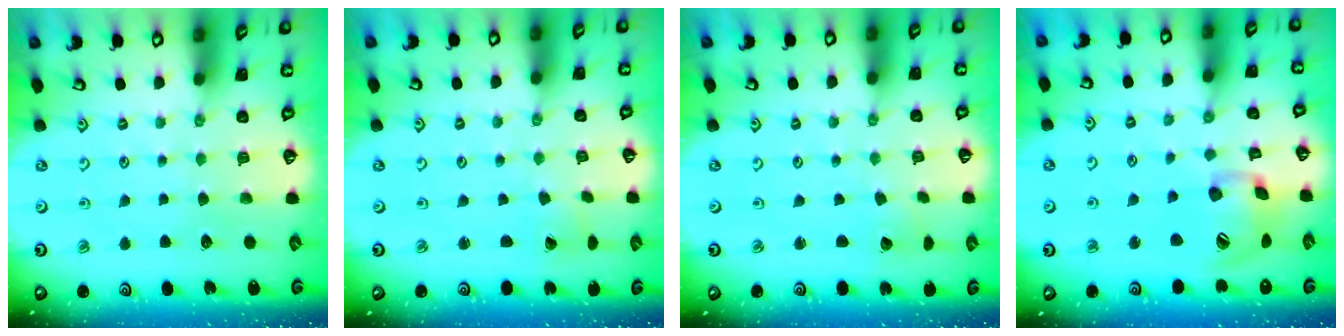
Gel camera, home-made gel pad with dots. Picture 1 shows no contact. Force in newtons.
{"total": 1.0, "press": 1.0, "slide": 0.0}
{"total": 2.0, "press": 2.0, "slide": 0.1}
{"total": 15.8, "press": 15.6, "slide": 2.4}